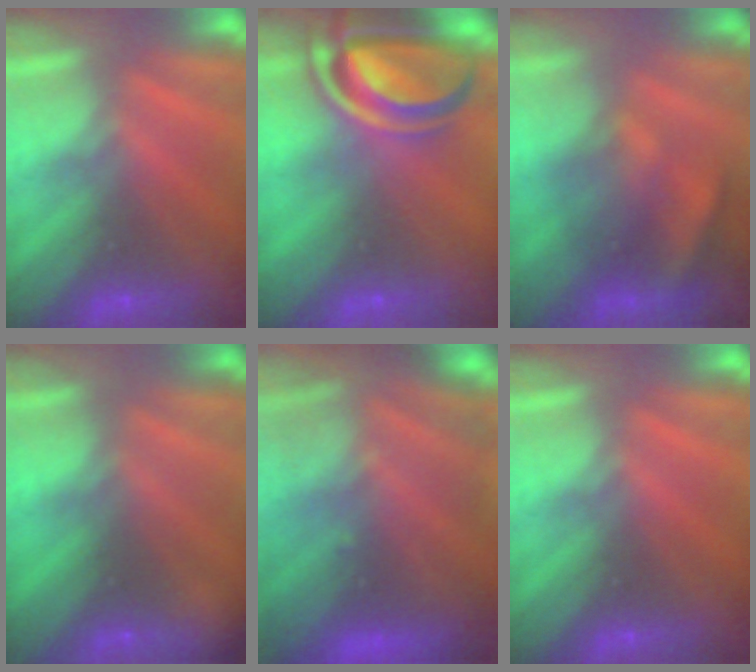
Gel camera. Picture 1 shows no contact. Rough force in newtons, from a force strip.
{"total": 7.1}
{"total": 3.6}
{"total": 2.3}
{"total": 9.0}
{"total": 0.0}